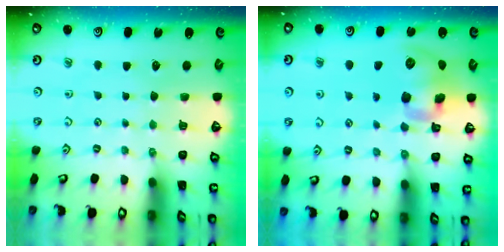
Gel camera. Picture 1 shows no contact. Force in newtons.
{"total": 12.8, "press": 12.5, "slide": 2.6}